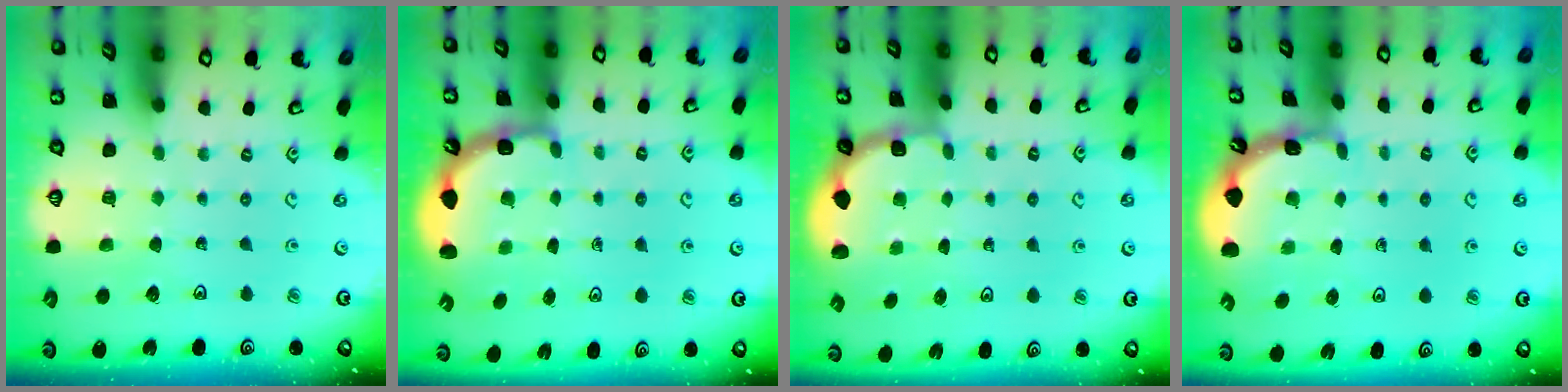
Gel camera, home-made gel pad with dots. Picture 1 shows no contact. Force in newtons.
{"total": 3.3, "press": 2.5, "slide": 2.2}
{"total": 1.8, "press": 1.6, "slide": 0.7}
{"total": 1.8, "press": 1.8, "slide": 0.1}